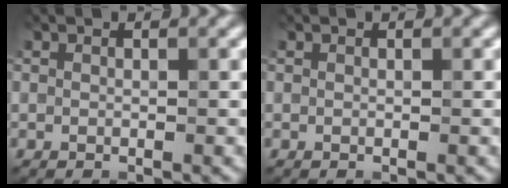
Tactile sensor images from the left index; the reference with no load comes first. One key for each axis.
{"total": 0.0}